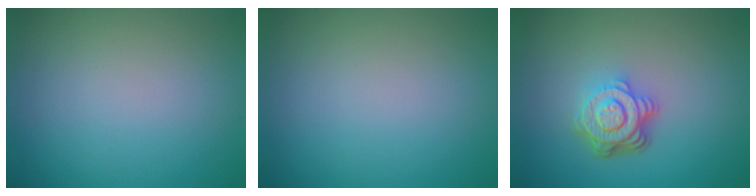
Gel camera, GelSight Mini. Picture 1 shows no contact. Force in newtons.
{"total": 0.0}
{"total": 4.9, "press": 3.4, "slide": 3.5}